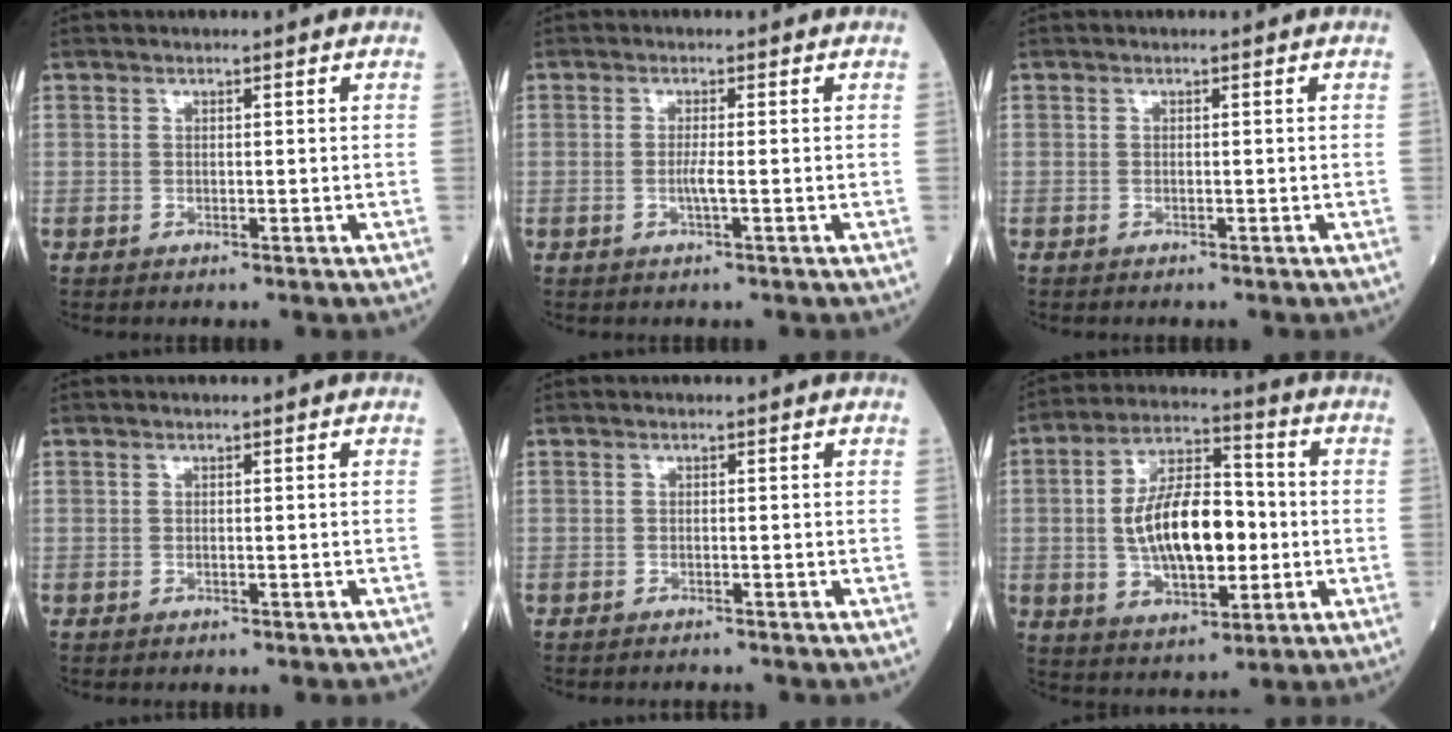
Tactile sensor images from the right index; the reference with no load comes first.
{"total": 1.6, "force": [-0.4, -0.3, 1.5], "torque": [-0.032, -0.002, -0.010]}
{"total": 0.0}
{"total": 2.5, "force": [-2.2, 0.7, 1.0], "torque": [-0.020, -0.004, -0.022]}
{"total": 1.7, "force": [-1.6, -0.1, 0.1], "torque": [-0.002, -0.004, -0.021]}
{"total": 14.3, "force": [-1.0, 6.3, 12.7], "torque": [-0.236, 0.014, -0.014]}